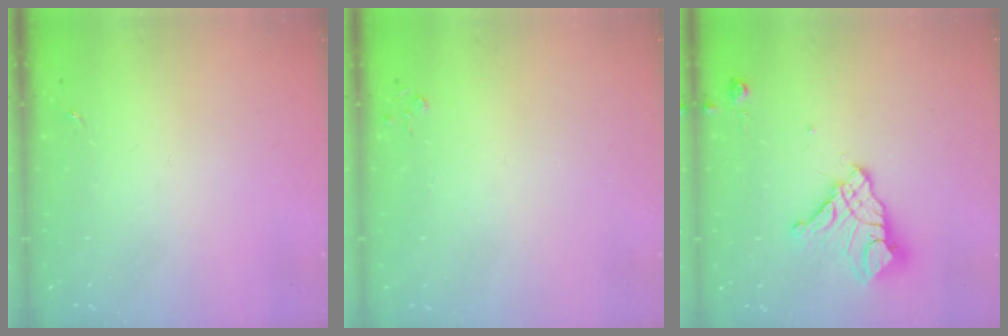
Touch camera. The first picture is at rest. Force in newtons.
{"total": 2.8, "press": 2.8, "slide": 0.3}
{"total": 14.6, "press": 14.5, "slide": 1.4}